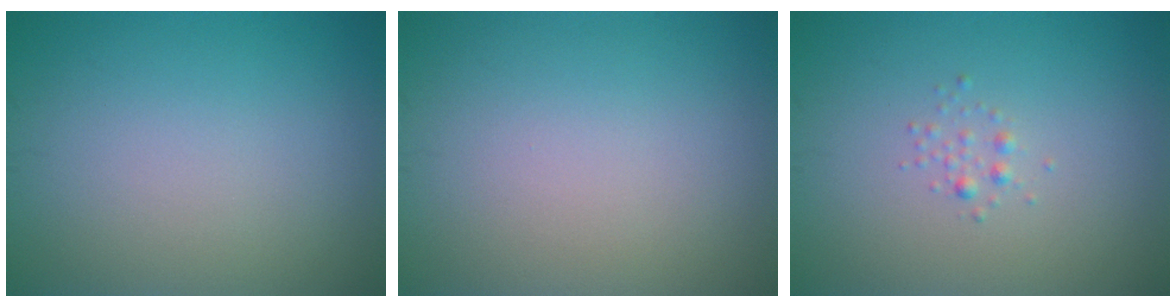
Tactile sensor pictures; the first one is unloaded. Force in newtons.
{"total": 0.0}
{"total": 0.8, "press": 0.8, "slide": 0.0}